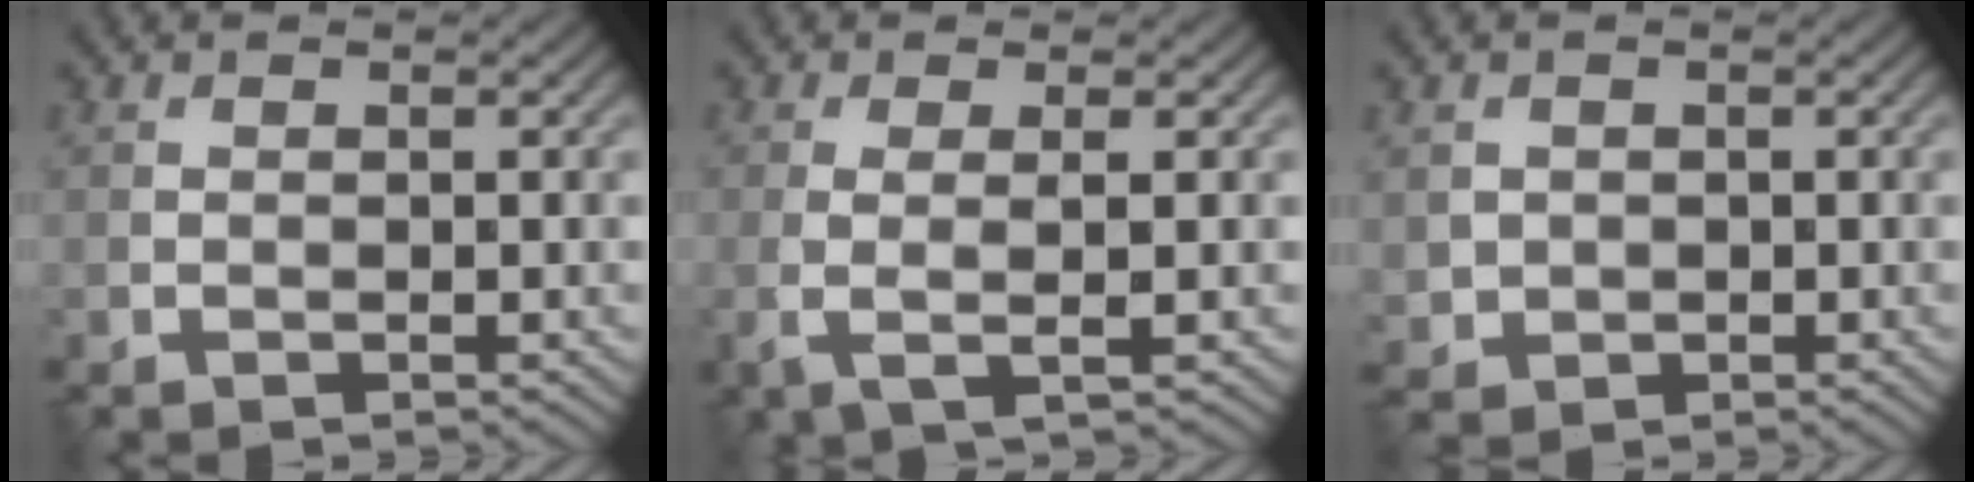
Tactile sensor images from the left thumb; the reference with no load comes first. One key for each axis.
{"total": 2.8, "fx": 0.0, "fy": 0.5, "fz": 2.8, "tx": -0.057, "ty": 0.000, "tz": -0.003}
{"total": 1.8, "fx": 0.2, "fy": 1.8, "fz": 0.3, "tx": -0.015, "ty": -0.009, "tz": 0.007}